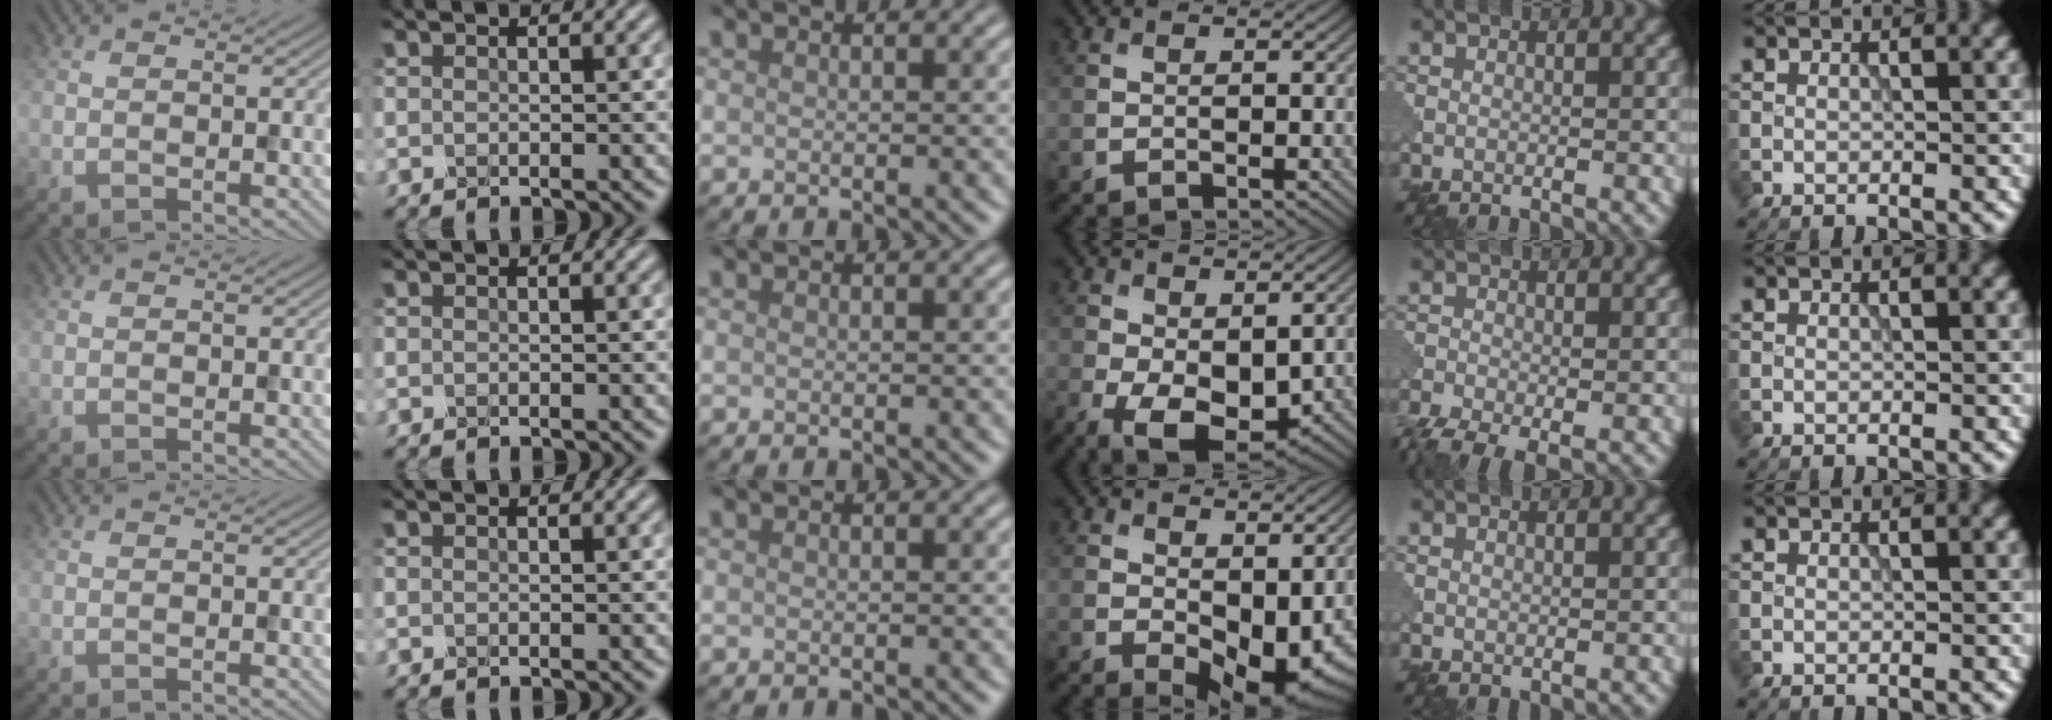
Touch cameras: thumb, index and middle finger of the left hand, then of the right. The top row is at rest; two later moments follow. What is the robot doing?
{"motion": "squeeze", "object": "foam earplug"}